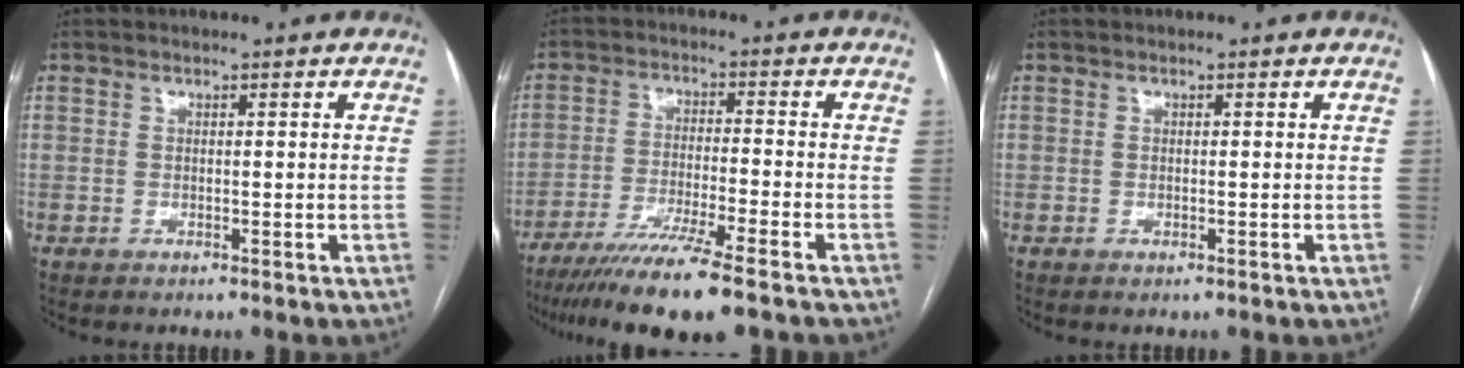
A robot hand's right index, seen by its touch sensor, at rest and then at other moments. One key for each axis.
{"total": 12.7, "fx": -9.8, "fy": -0.8, "fz": 8.0, "tx": -0.129, "ty": -0.036, "tz": -0.161}
{"total": 0.0}